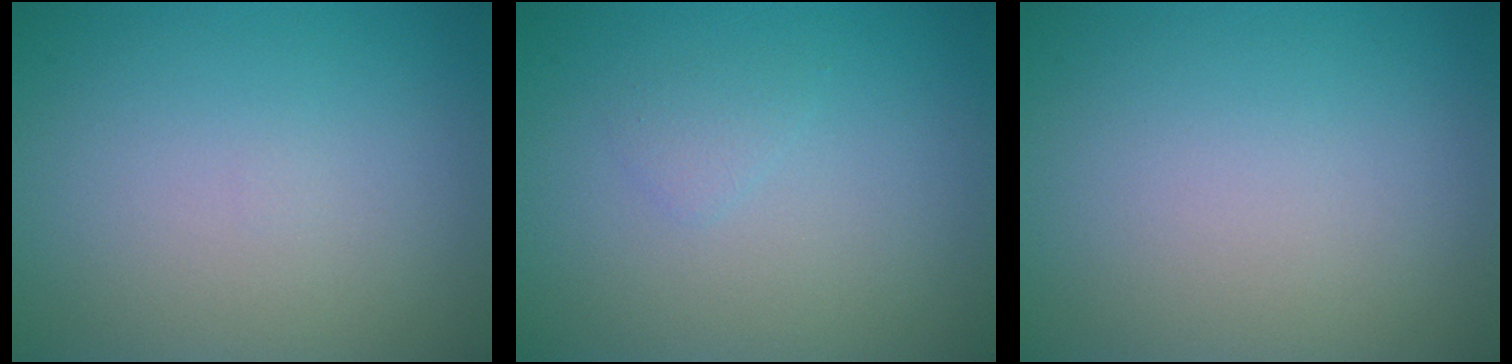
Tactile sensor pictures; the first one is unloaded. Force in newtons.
{"total": 0.8, "press": 0.8, "slide": 0.1}
{"total": 0.0}